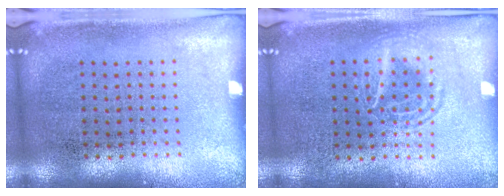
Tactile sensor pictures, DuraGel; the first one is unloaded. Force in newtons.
{"total": 1.3, "press": 1.2, "slide": 0.2}